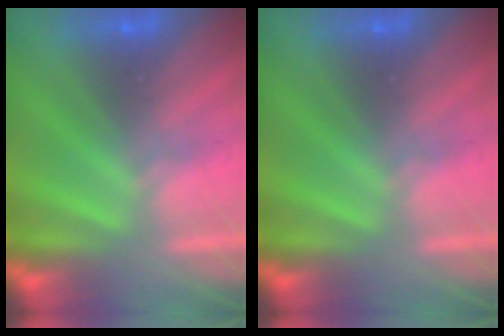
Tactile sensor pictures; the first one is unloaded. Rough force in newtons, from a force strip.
{"total": 0.0}